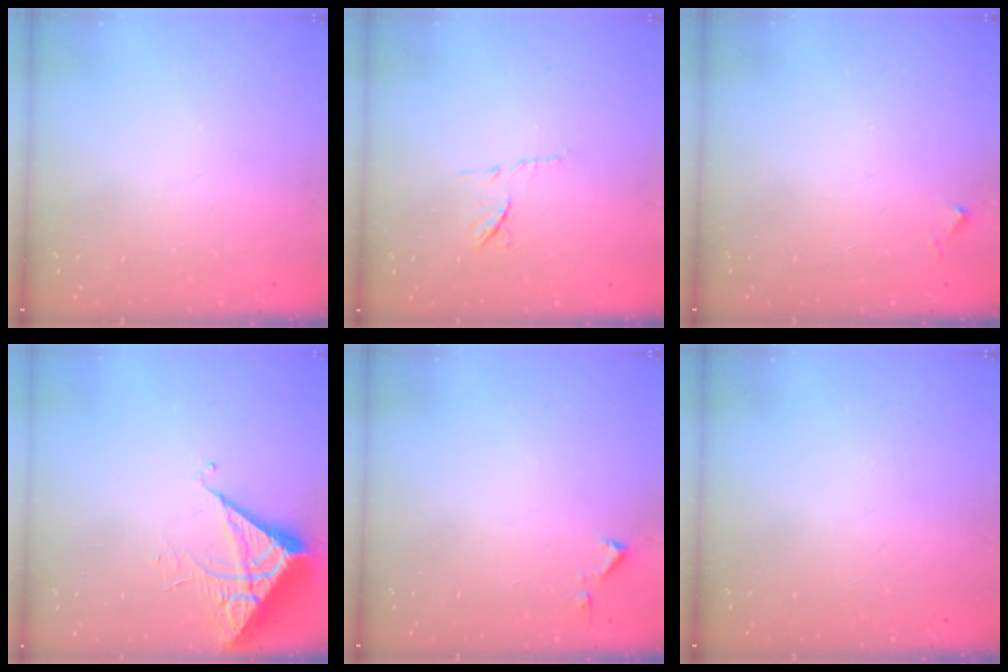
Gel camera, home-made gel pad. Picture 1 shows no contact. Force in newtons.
{"total": 7.1, "press": 7.1, "slide": 1.0}
{"total": 4.2, "press": 4.2, "slide": 0.1}
{"total": 6.3, "press": 6.3, "slide": 0.2}
{"total": 3.5, "press": 3.4, "slide": 0.6}
{"total": 0.0}